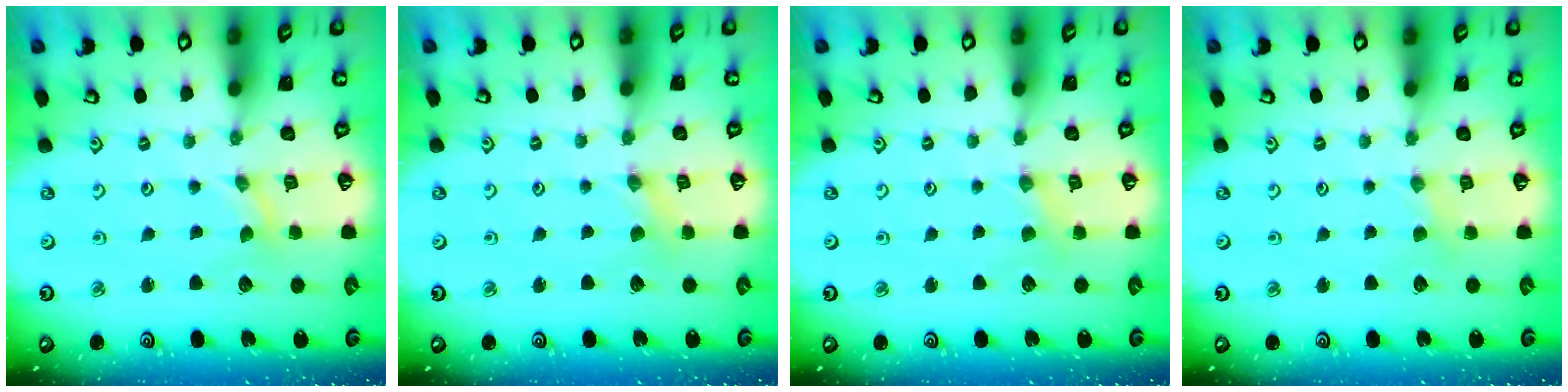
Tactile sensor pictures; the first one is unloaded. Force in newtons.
{"total": 1.1, "press": 1.1, "slide": 0.2}
{"total": 2.2, "press": 2.1, "slide": 0.5}
{"total": 1.9, "press": 1.9, "slide": 0.3}